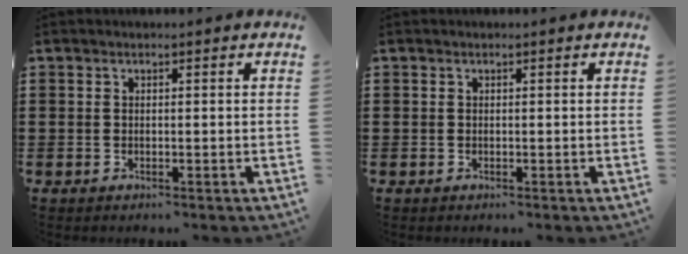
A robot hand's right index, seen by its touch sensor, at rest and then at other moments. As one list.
[{"total": 0.0}]